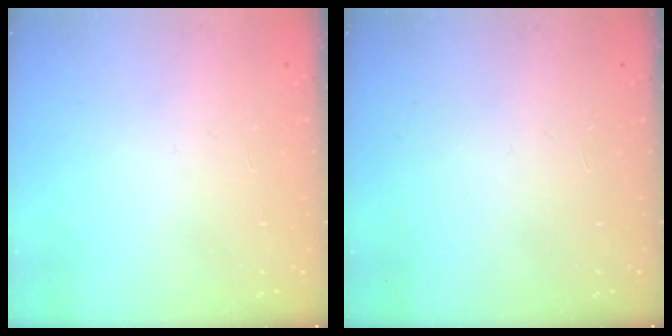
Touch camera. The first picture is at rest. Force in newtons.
{"total": 0.0}